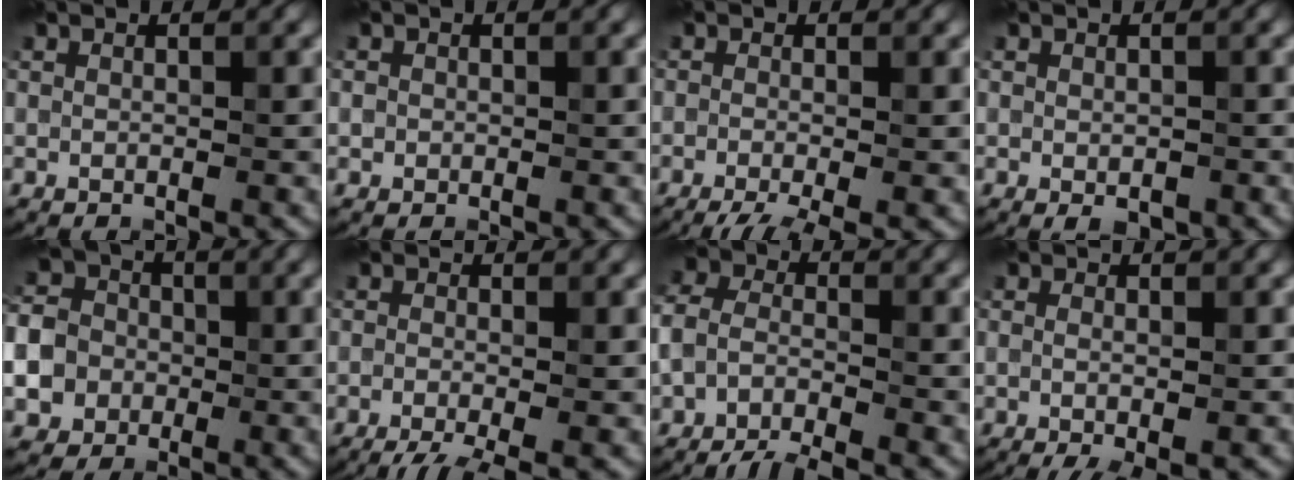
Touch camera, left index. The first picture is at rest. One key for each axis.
{"total": 0.6, "fx": 0.0, "fy": 0.6, "fz": 0.1, "tx": 0.002, "ty": -0.003, "tz": -0.003}
{"total": 4.7, "fx": -2.6, "fy": 1.3, "fz": 3.6, "tx": -0.053, "ty": -0.011, "tz": -0.045}
{"total": 1.6, "fx": -0.5, "fy": 0.9, "fz": 1.3, "tx": -0.017, "ty": -0.006, "tz": -0.005}
{"total": 12.9, "fx": -4.2, "fy": 11.4, "fz": 4.5, "tx": -0.115, "ty": -0.025, "tz": -0.101}
{"total": 4.8, "fx": -2.6, "fy": 1.4, "fz": 3.7, "tx": -0.050, "ty": -0.010, "tz": -0.045}
{"total": 6.9, "fx": -4.0, "fy": 3.4, "fz": 4.5, "tx": -0.091, "ty": -0.010, "tz": -0.071}
{"total": 3.2, "fx": -1.0, "fy": 0.8, "fz": 2.9, "tx": -0.040, "ty": -0.009, "tz": -0.012}